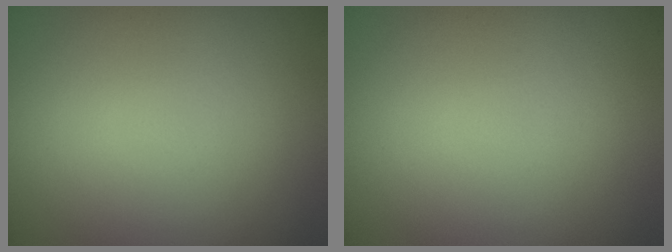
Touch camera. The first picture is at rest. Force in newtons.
{"total": 0.0}